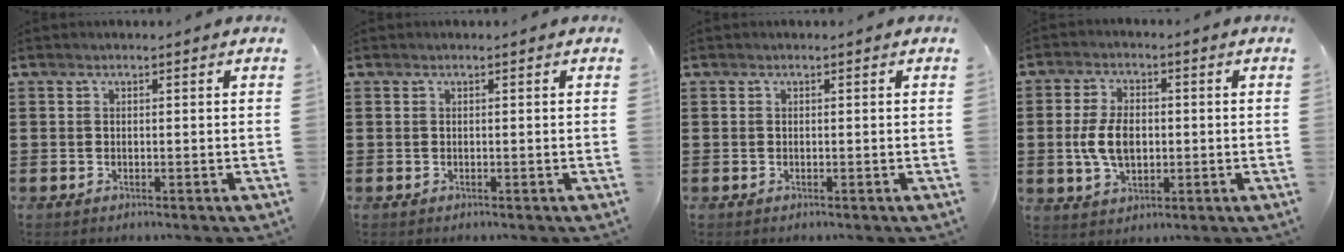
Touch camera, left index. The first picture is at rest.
{"total": 0.0}
{"total": 0.0}
{"total": 7.0, "force": [-0.2, 4.2, 5.6], "torque": [-0.127, 0.006, -0.008]}